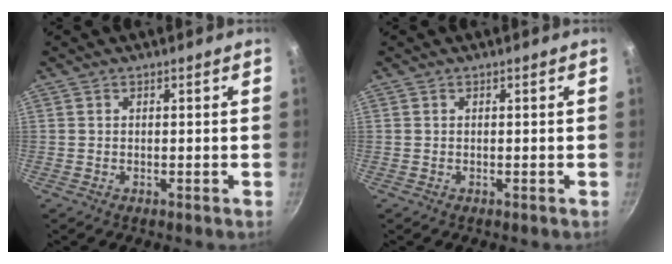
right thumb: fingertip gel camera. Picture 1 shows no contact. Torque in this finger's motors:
{"motor_torque": [-0.16, 0.16, -0.17, 0.08, 0.02]}